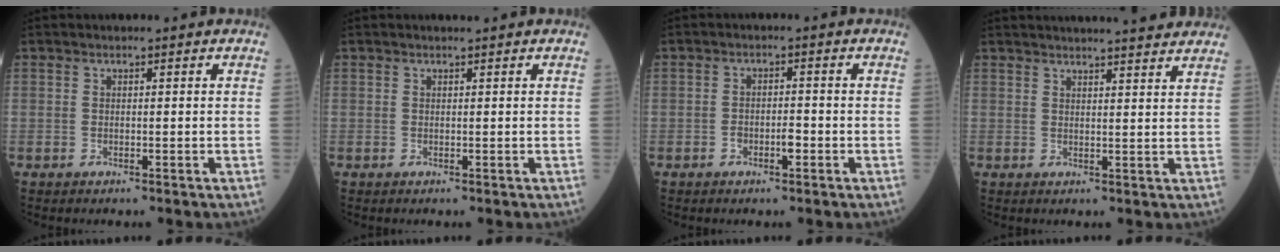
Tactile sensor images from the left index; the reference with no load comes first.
{"total": 0.5, "force": [0.5, -0.1, 0.3], "torque": [-0.007, -0.002, 0.010]}
{"total": 2.1, "force": [-1.0, 0.8, 1.6], "torque": [-0.023, 0.004, -0.017]}
{"total": 12.2, "force": [11.2, 0.6, 4.6], "torque": [-0.065, 0.011, 0.131]}